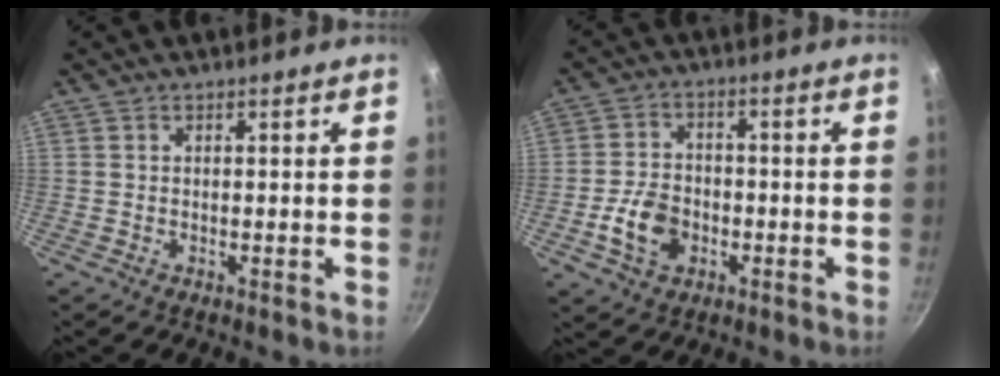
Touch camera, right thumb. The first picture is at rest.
{"total": 8.1, "force": [-2.5, 5.9, 5.0], "torque": [-0.080, 0.021, -0.050]}